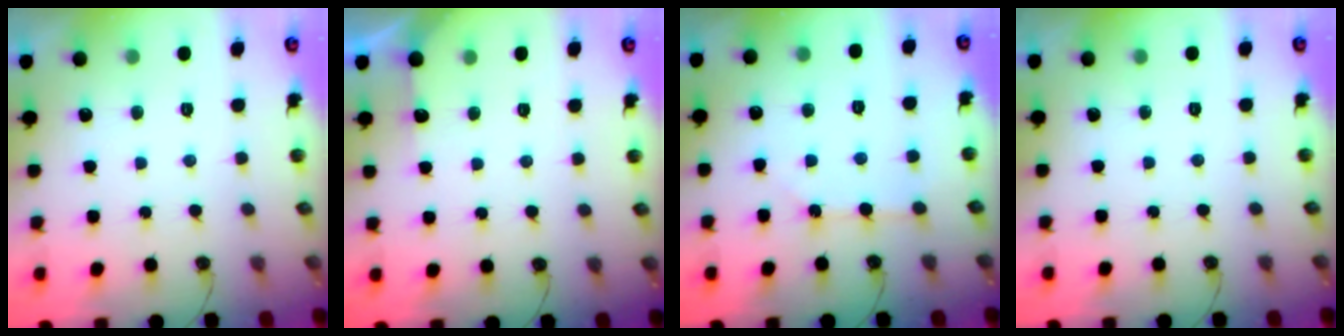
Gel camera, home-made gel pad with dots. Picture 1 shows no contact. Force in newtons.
{"total": 4.1, "press": 4.0, "slide": 0.6}
{"total": 2.6, "press": 2.5, "slide": 0.4}
{"total": 0.0}